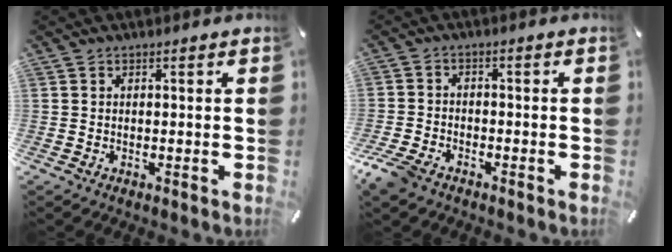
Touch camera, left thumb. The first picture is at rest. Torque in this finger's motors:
{"motor_torque": [-0.32, 1.25, 0.09, 0.07, 0.17]}